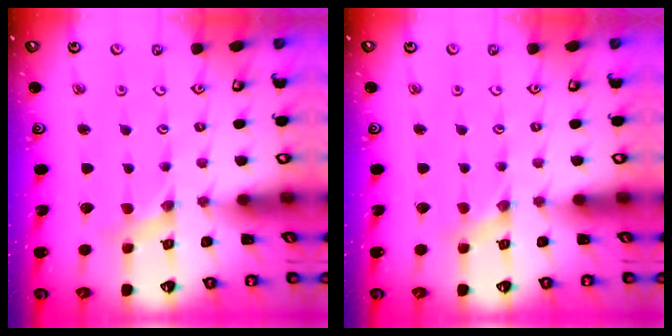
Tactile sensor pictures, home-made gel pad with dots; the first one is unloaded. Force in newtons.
{"total": 0.7, "press": 0.6, "slide": 0.1}